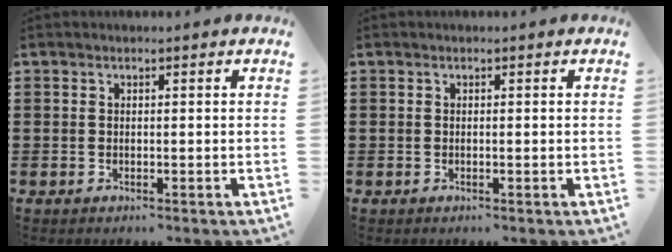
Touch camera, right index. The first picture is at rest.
{"total": 0.0}